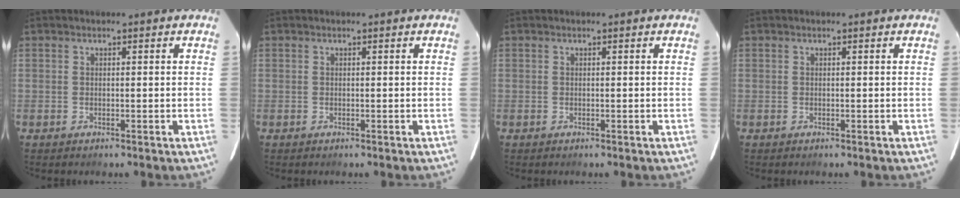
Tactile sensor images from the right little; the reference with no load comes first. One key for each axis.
{"total": 0.0}
{"total": 0.0}
{"total": 0.0}